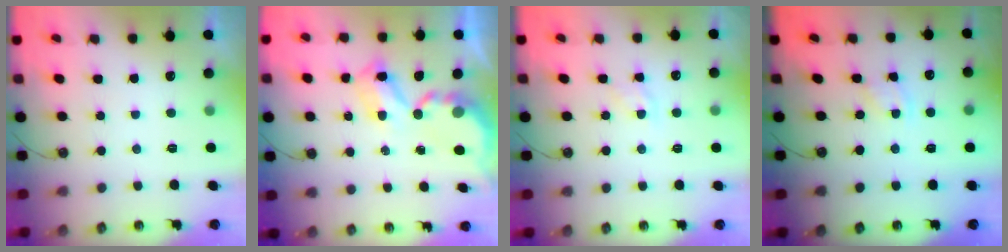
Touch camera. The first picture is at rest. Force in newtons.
{"total": 6.3, "press": 6.3, "slide": 0.5}
{"total": 6.9, "press": 6.8, "slide": 0.7}
{"total": 3.7, "press": 3.7, "slide": 0.3}